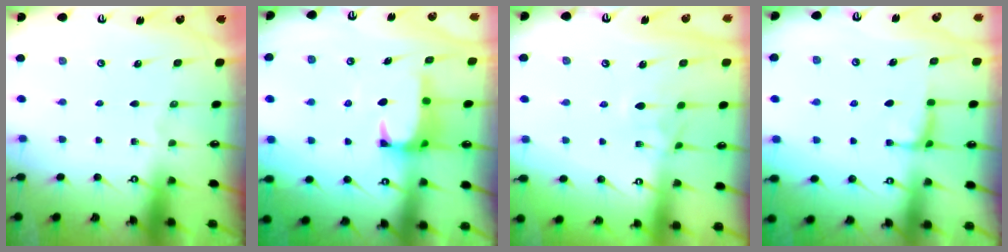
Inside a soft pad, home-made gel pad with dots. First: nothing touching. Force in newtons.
{"total": 1.4, "press": 1.2, "slide": 0.8}
{"total": 1.2, "press": 0.9, "slide": 0.8}
{"total": 0.7, "press": 0.4, "slide": 0.6}